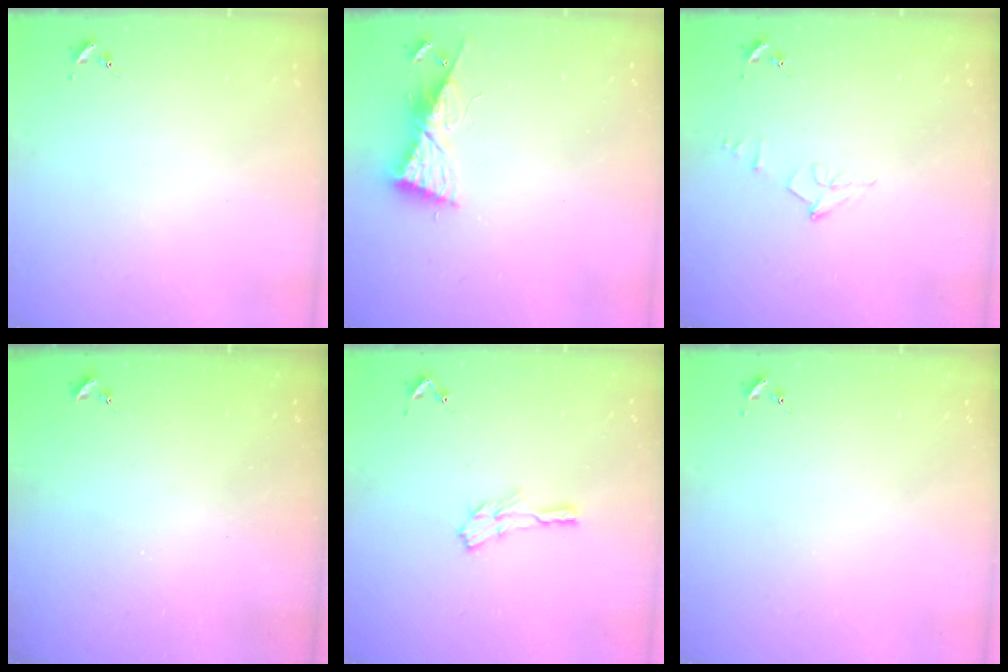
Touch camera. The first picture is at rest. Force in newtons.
{"total": 8.5, "press": 8.5, "slide": 0.7}
{"total": 7.8, "press": 7.7, "slide": 1.0}
{"total": 0.0}
{"total": 6.3, "press": 6.3, "slide": 0.3}
{"total": 0.0}